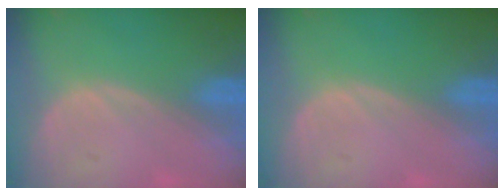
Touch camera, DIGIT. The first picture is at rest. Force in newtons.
{"total": 0.0}